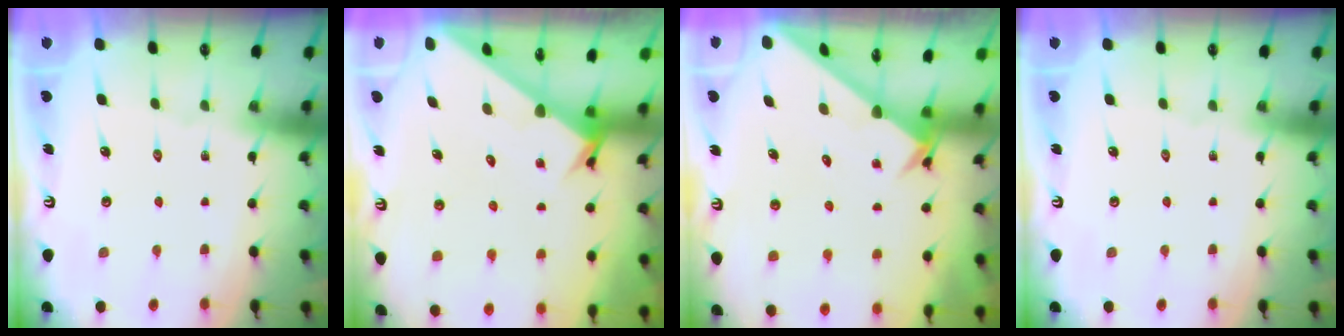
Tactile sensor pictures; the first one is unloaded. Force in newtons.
{"total": 2.8, "press": 2.8, "slide": 0.0}
{"total": 2.6, "press": 2.6, "slide": 0.2}
{"total": 0.0}